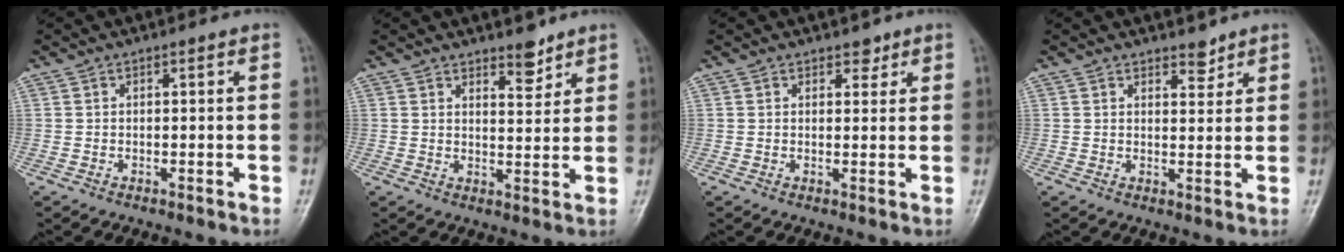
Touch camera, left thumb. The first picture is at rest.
{"total": 4.5, "force": [3.5, 1.7, 2.2], "torque": [-0.015, -0.028, 0.055]}
{"total": 2.3, "force": [1.7, 1.3, 0.9], "torque": [0.006, -0.009, 0.021]}
{"total": 3.0, "force": [2.4, 1.3, 1.1], "torque": [-0.002, -0.018, 0.038]}